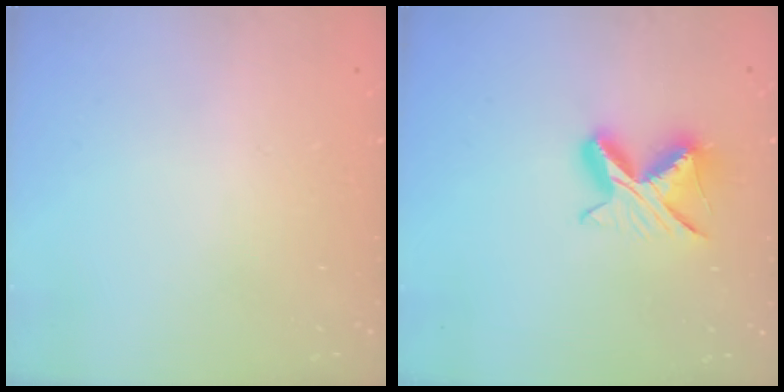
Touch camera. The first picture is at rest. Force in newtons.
{"total": 8.6, "press": 8.5, "slide": 1.3}